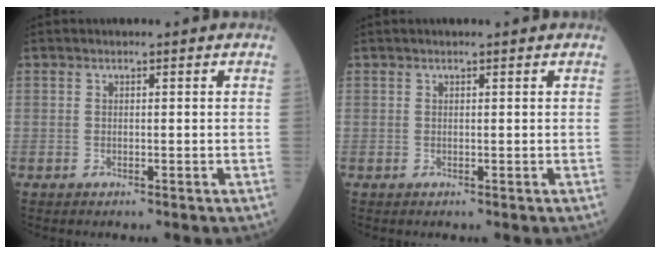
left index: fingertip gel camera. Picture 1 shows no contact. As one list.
[{"total": 0.8, "force": [0.7, -0.1, 0.4], "torque": [-0.005, 0.009, 0.012]}]